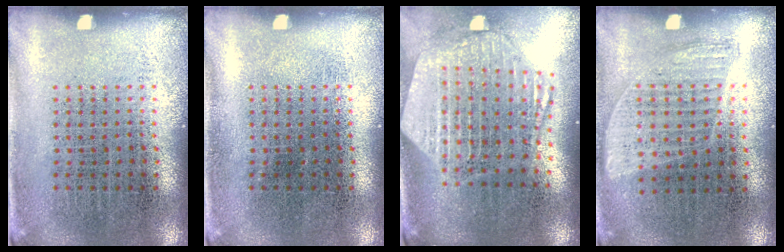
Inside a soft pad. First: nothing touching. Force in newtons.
{"total": 0.0}
{"total": 2.7, "press": 2.3, "slide": 1.5}
{"total": 0.9, "press": 0.8, "slide": 0.4}